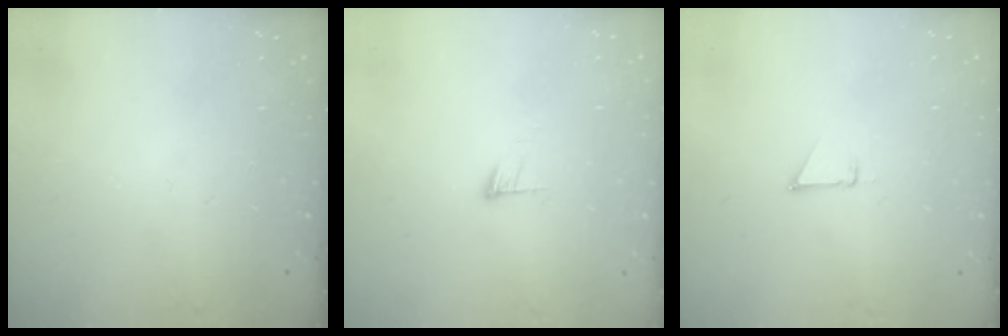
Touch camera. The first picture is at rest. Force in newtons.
{"total": 4.5, "press": 4.5, "slide": 0.4}
{"total": 1.9, "press": 1.9, "slide": 0.0}